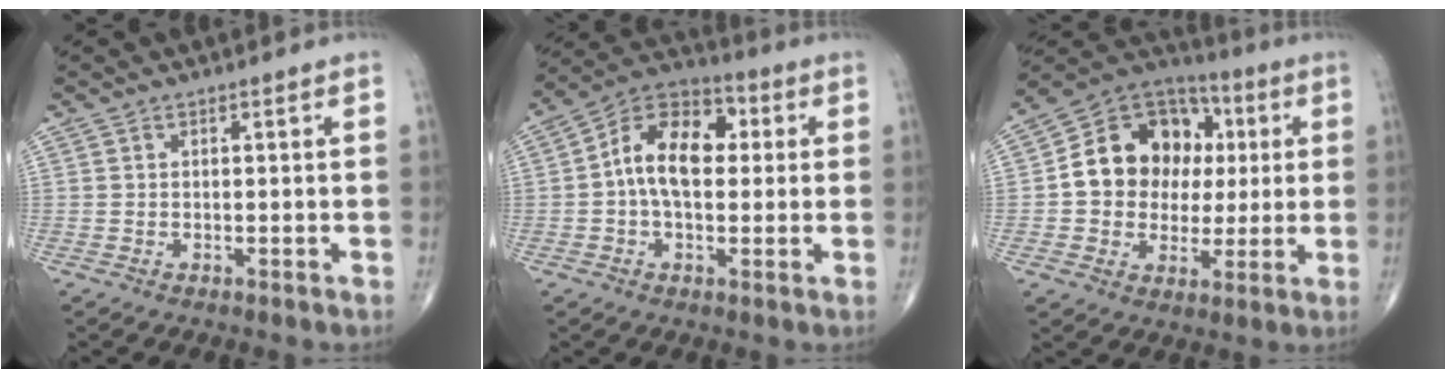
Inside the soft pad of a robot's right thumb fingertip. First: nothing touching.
{"total": 13.4, "force": [1.3, 8.2, 10.5], "torque": [-0.158, 0.030, 0.008]}
{"total": 17.3, "force": [1.9, 14.2, 9.8], "torque": [-0.115, 0.024, 0.030]}